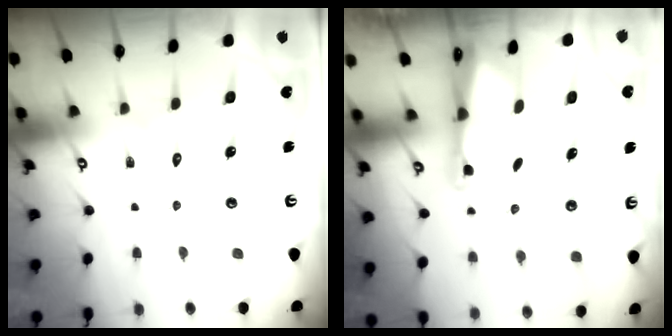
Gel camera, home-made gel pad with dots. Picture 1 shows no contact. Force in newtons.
{"total": 1.8, "press": 1.7, "slide": 0.4}